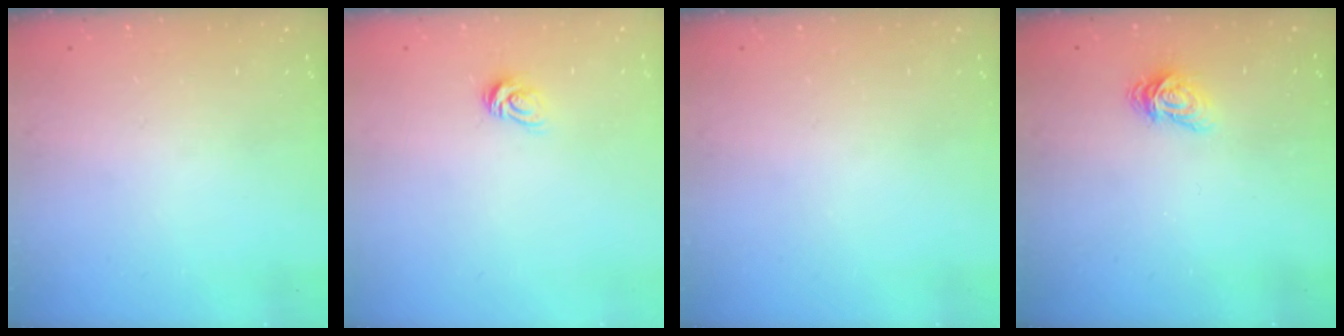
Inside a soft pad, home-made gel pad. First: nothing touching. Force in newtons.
{"total": 5.1, "press": 5.1, "slide": 0.4}
{"total": 0.0}
{"total": 4.6, "press": 4.6, "slide": 0.3}